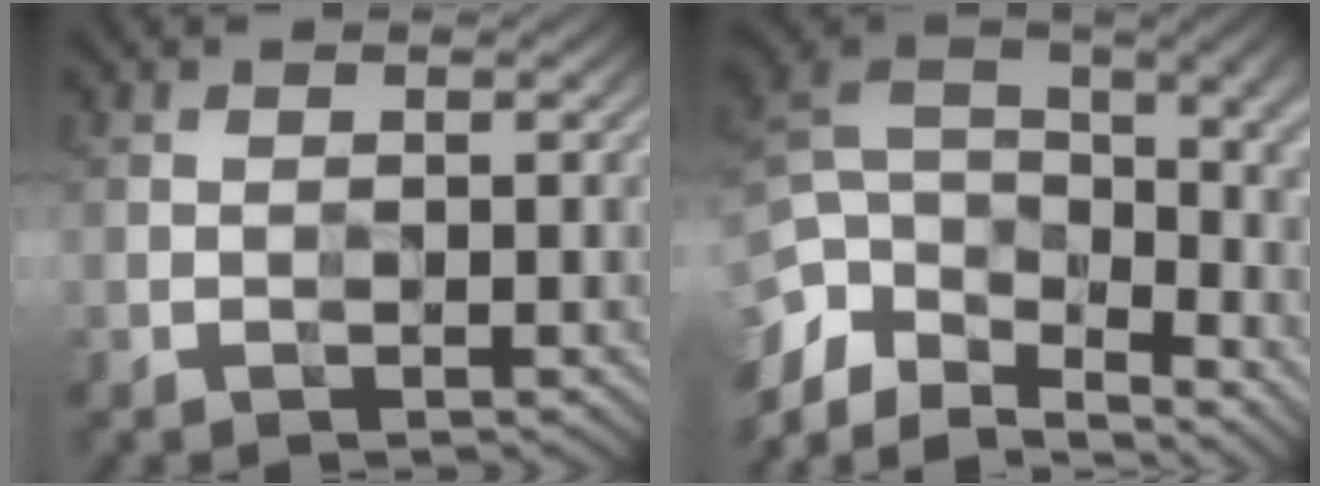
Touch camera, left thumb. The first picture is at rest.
{"total": 12.1, "force": [-5.0, 5.6, 9.5], "torque": [-0.227, -0.002, -0.088]}